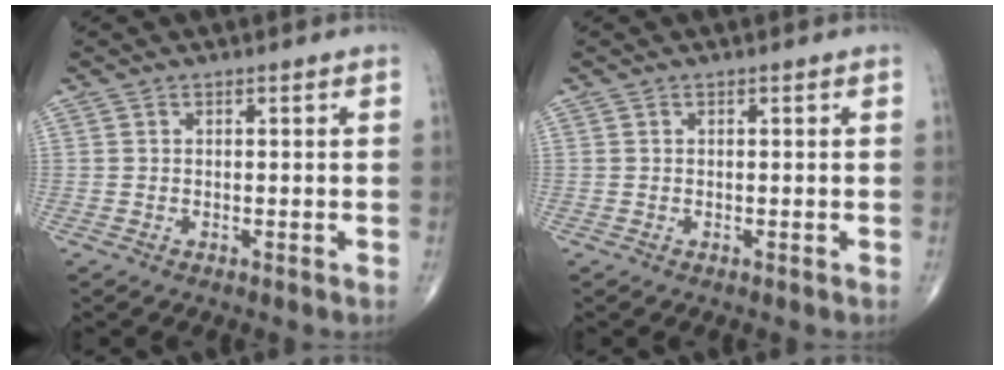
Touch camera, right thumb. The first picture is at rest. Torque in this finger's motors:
{"motor_torque": [-0.06, -0.04, 0.06, -0.01, 0.00]}